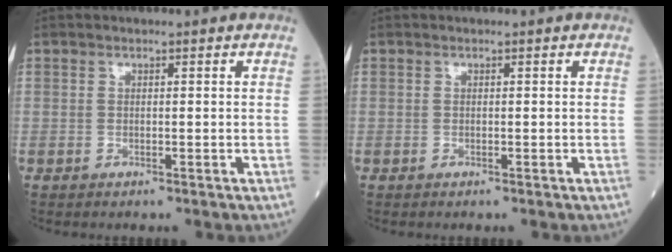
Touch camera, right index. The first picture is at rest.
{"total": 0.0}